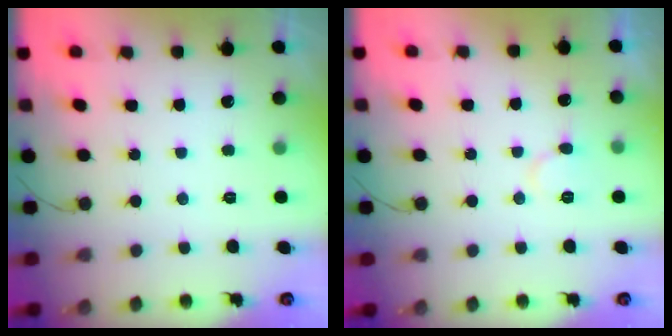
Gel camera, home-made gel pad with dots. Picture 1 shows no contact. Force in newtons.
{"total": 7.1, "press": 7.1, "slide": 0.6}